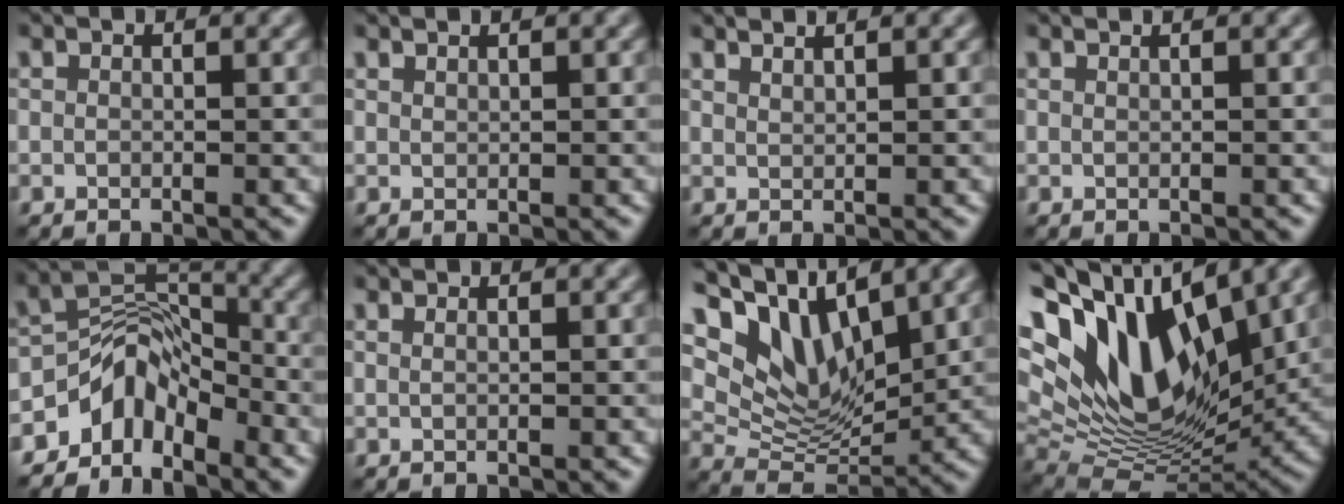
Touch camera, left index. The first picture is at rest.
{"total": 0.6, "force": [0.6, 0.0, 0.1], "torque": [0.001, -0.001, 0.010]}
{"total": 1.7, "force": [1.4, 0.4, 0.7], "torque": [0.005, 0.000, 0.013]}
{"total": 1.0, "force": [0.7, 0.4, 0.6], "torque": [-0.003, -0.004, 0.001]}
{"total": 5.1, "force": [-3.6, 2.9, 2.1], "torque": [-0.016, 0.005, -0.077]}
{"total": 0.7, "force": [0.4, 0.3, 0.5], "torque": [-0.005, -0.003, -0.001]}
{"total": 9.2, "force": [5.3, 4.7, 5.8], "torque": [-0.121, -0.005, 0.101]}
{"total": 14.4, "force": [5.5, 7.4, 11.1], "torque": [-0.201, 0.014, 0.098]}